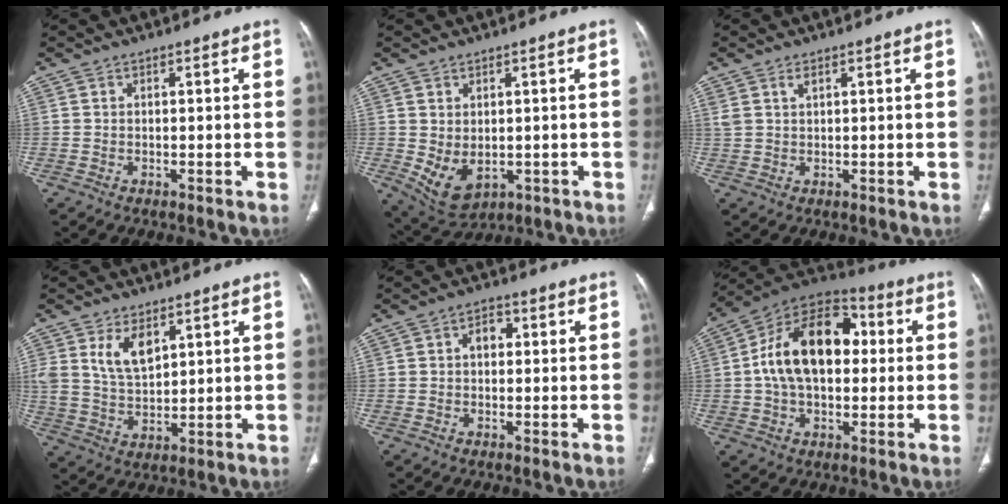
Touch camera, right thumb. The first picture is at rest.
{"total": 7.2, "force": [-0.8, 4.8, 5.3], "torque": [-0.086, -0.006, 0.012]}
{"total": 1.8, "force": [1.2, 0.8, 1.2], "torque": [-0.028, 0.001, 0.029]}
{"total": 7.7, "force": [3.7, 4.2, 5.3], "torque": [-0.085, -0.019, 0.079]}
{"total": 3.4, "force": [0.3, 2.4, 2.3], "torque": [-0.023, 0.013, 0.001]}
{"total": 19.4, "force": [1.9, 12.2, 15.0], "torque": [-0.233, 0.035, 0.026]}